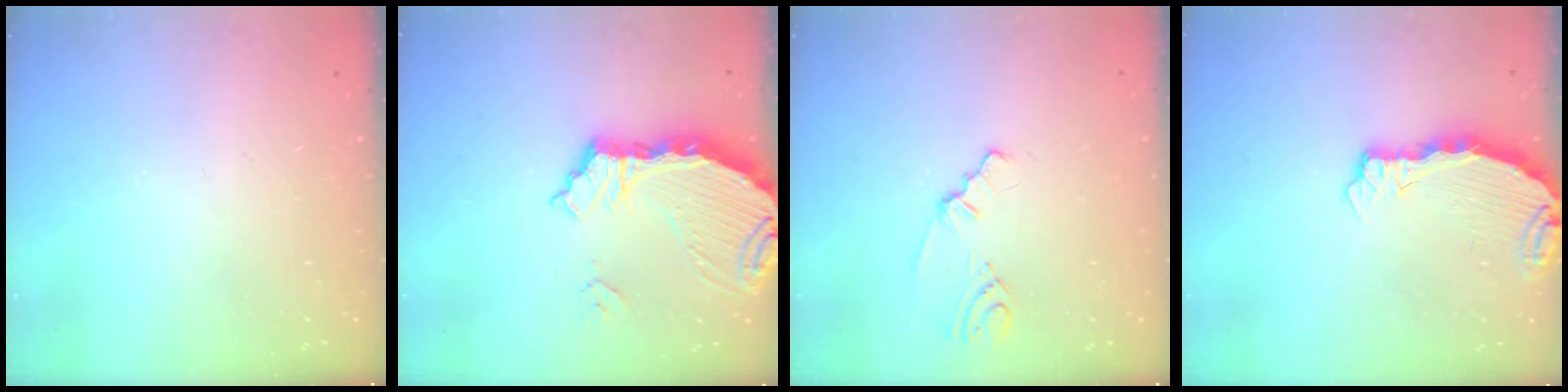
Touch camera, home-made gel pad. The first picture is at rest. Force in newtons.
{"total": 7.9, "press": 7.0, "slide": 3.8}
{"total": 1.7, "press": 1.7, "slide": 0.4}
{"total": 3.9, "press": 3.9, "slide": 0.4}